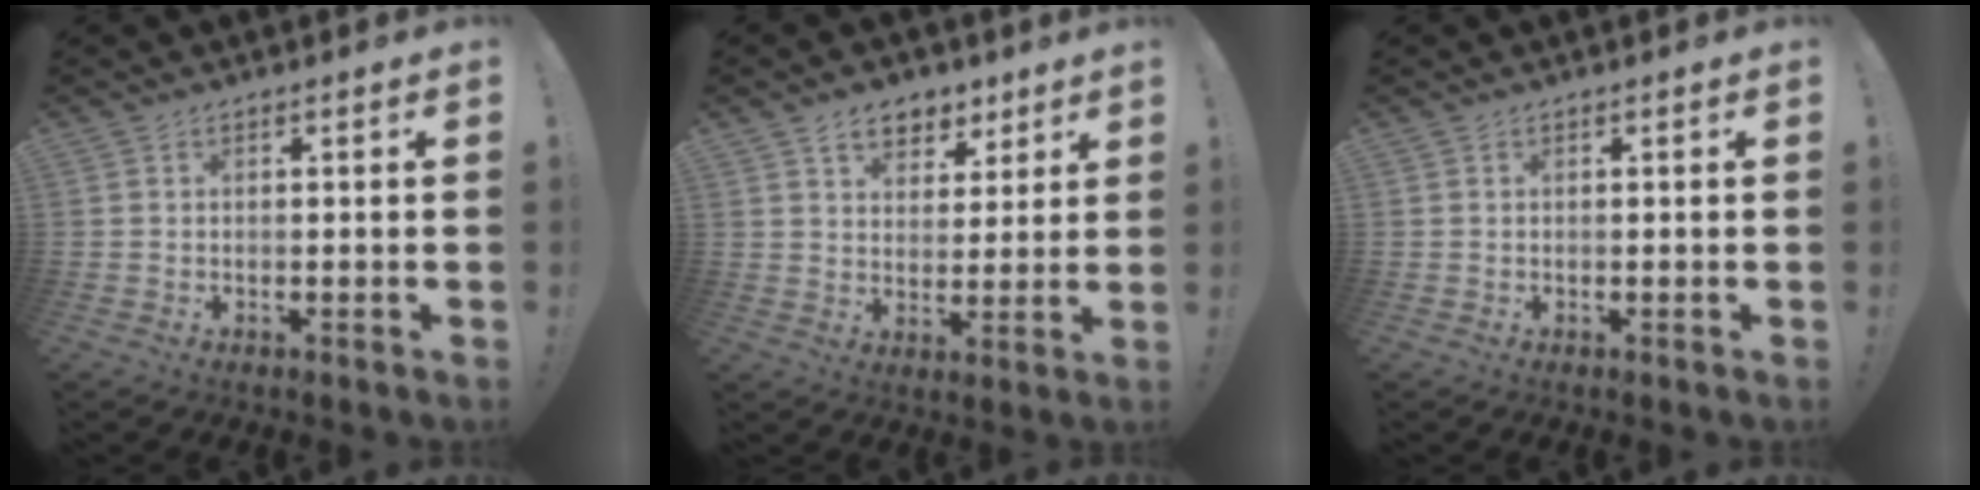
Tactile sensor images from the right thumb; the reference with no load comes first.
{"total": 8.7, "force": [5.5, 6.0, 3.0], "torque": [-0.031, -0.032, 0.102]}
{"total": 0.0}